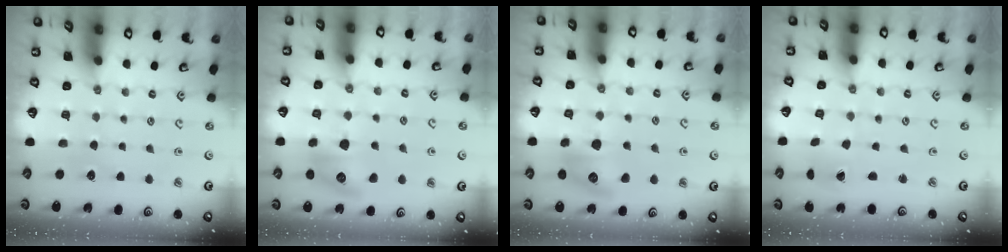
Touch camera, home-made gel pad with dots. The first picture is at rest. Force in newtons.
{"total": 12.6, "press": 12.5, "slide": 1.2}
{"total": 12.6, "press": 12.5, "slide": 1.2}
{"total": 0.7, "press": 0.7, "slide": 0.1}